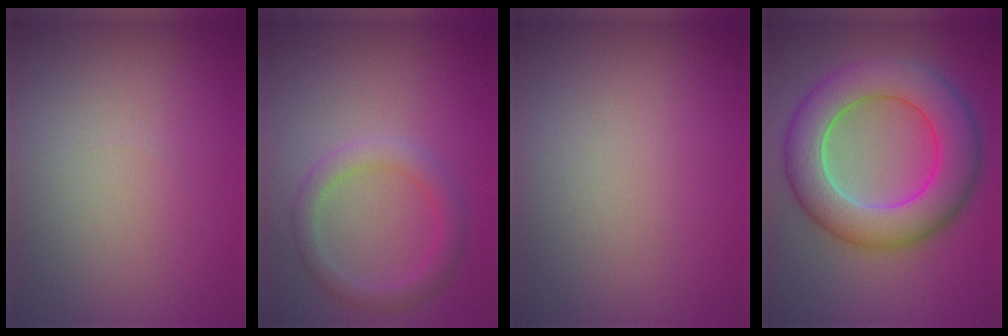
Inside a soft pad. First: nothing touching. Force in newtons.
{"total": 2.7, "press": 2.7, "slide": 0.2}
{"total": 0.0}
{"total": 9.3, "press": 9.3, "slide": 0.2}